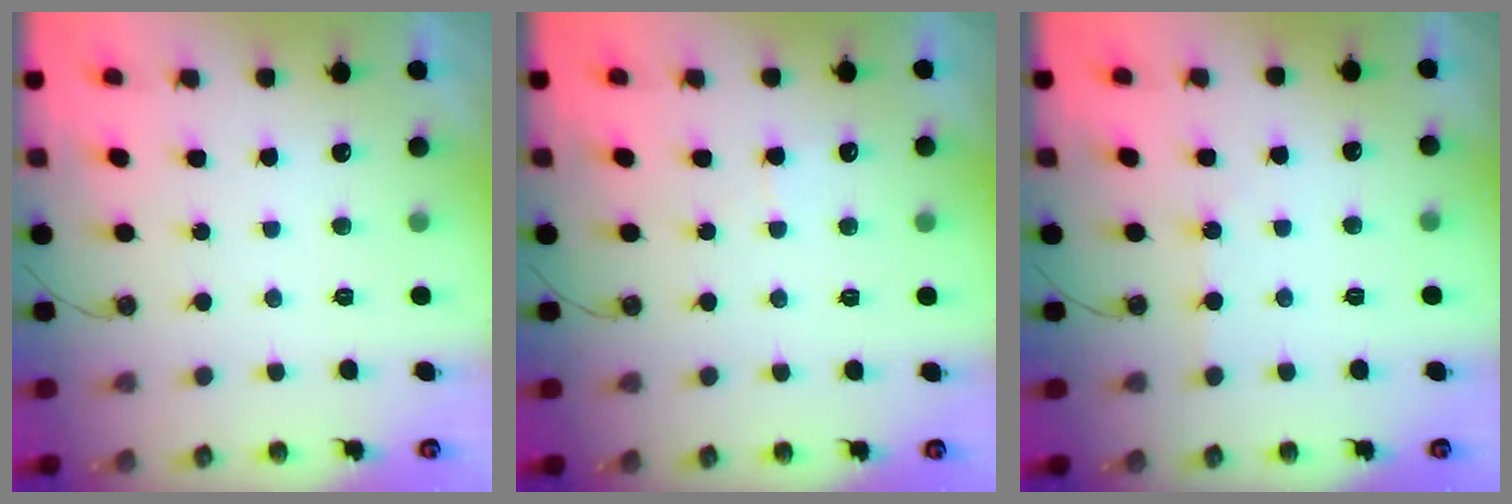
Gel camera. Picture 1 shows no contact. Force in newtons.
{"total": 4.5, "press": 4.5, "slide": 0.6}
{"total": 2.7, "press": 2.7, "slide": 0.5}